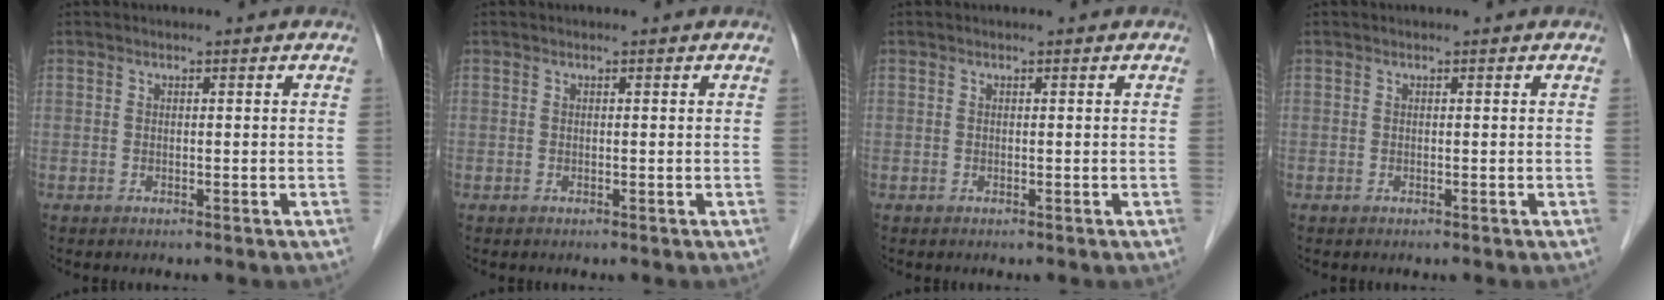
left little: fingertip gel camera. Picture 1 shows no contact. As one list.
[{"total": 0.0}, {"total": 0.0}, {"total": 0.0}]